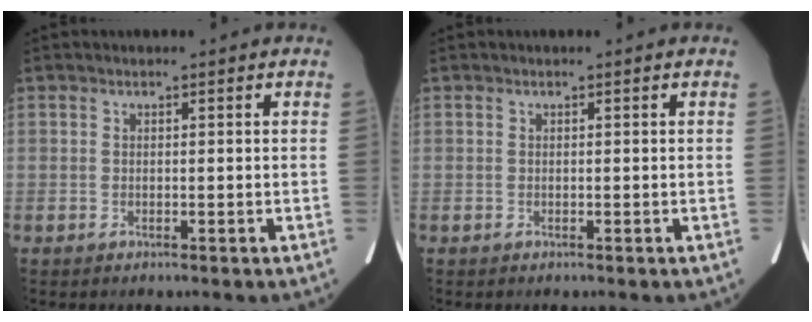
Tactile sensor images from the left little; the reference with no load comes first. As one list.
[{"total": 0.0}]